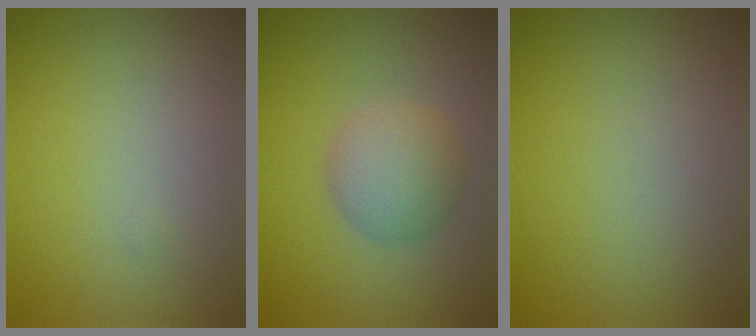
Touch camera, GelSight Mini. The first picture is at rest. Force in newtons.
{"total": 3.9, "press": 3.9, "slide": 0.1}
{"total": 0.0}